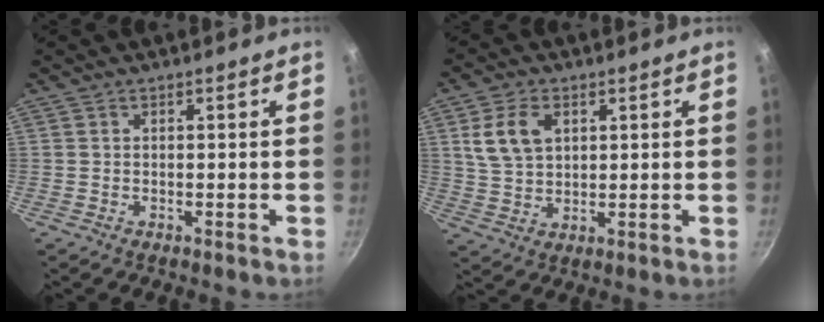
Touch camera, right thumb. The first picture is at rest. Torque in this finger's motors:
{"motor_torque": [-0.56, 0.67, 0.27, -0.03, 0.06]}